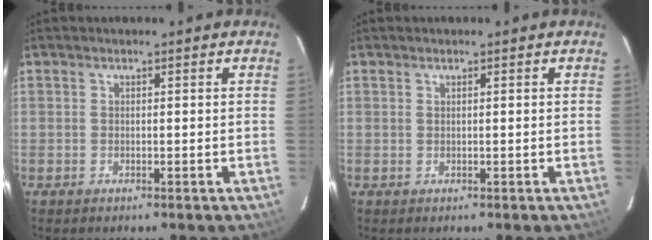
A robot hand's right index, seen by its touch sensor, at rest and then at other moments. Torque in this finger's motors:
{"motor_torque": [-0.33, -0.12, 0.03, 0.01]}